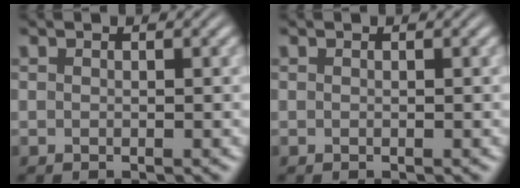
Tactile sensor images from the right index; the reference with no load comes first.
{"total": 0.0}